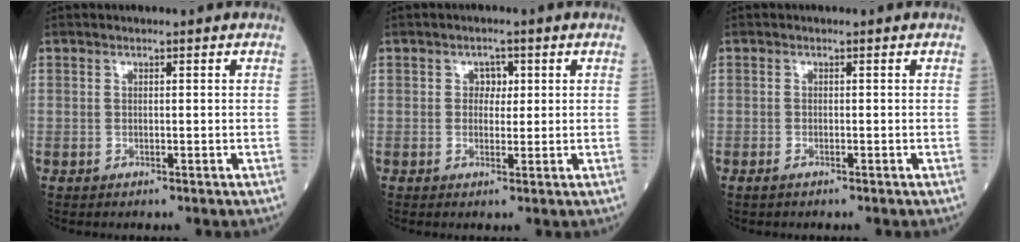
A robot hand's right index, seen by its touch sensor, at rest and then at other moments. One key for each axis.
{"total": 2.2, "fx": 0.6, "fy": 1.6, "fz": 1.4, "tx": -0.013, "ty": 0.002, "tz": 0.006}
{"total": 0.7, "fx": -0.5, "fy": 0.1, "fz": 0.4, "tx": -0.010, "ty": -0.001, "tz": -0.009}